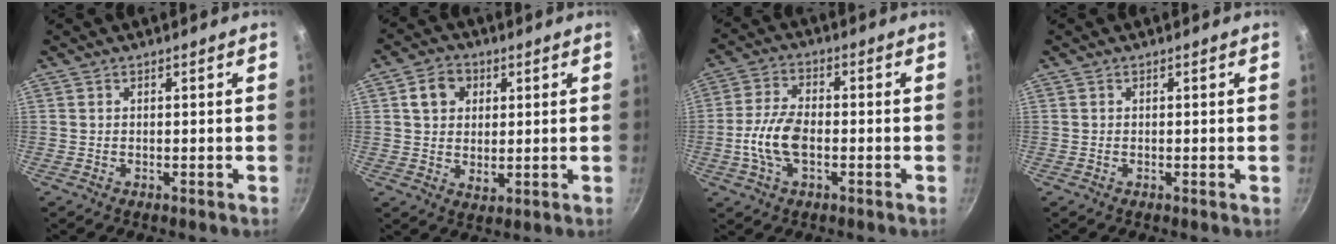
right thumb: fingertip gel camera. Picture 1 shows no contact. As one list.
[{"total": 7.4, "force": [2.3, 5.9, 3.8], "torque": [-0.043, -0.005, 0.036]}, {"total": 9.1, "force": [-1.9, 4.9, 7.4], "torque": [-0.147, 0.023, -0.044]}, {"total": 0.0}]